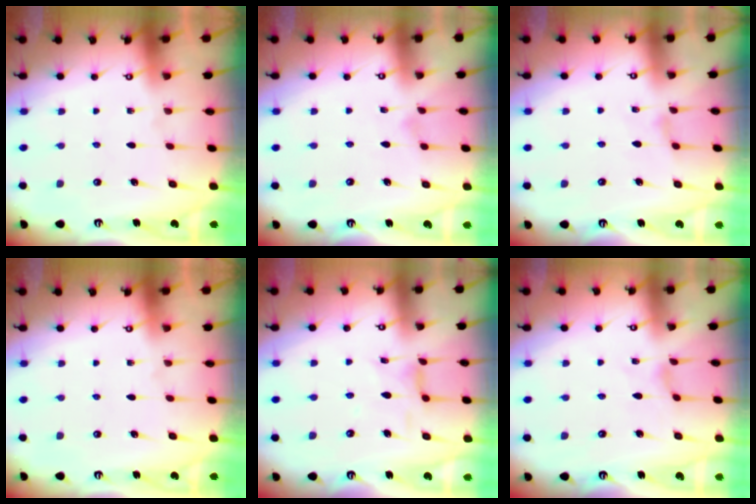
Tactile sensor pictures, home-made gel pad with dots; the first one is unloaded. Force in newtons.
{"total": 0.0}
{"total": 1.8, "press": 1.7, "slide": 0.4}
{"total": 0.0}
{"total": 3.1, "press": 3.1, "slide": 0.4}
{"total": 1.5, "press": 1.5, "slide": 0.3}